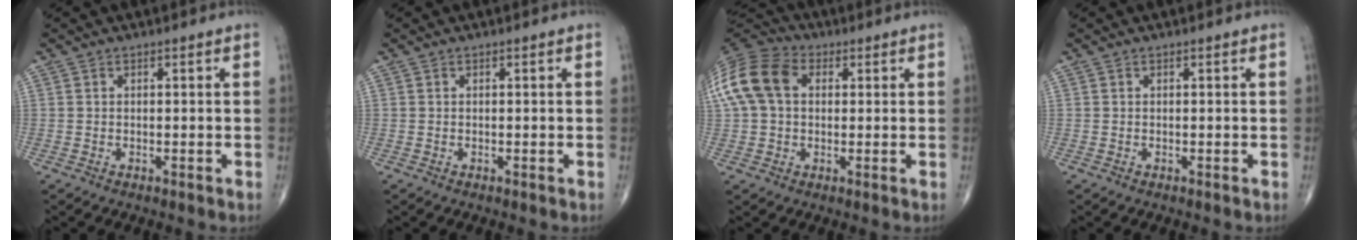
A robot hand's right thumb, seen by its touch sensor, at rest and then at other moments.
{"total": 0.0}
{"total": 14.5, "force": [2.8, 10.3, 9.8], "torque": [-0.211, 0.031, 0.044]}
{"total": 0.0}